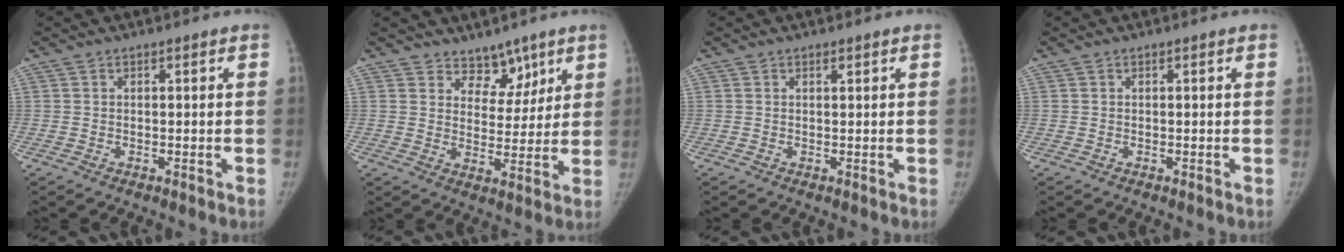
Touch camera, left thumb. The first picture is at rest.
{"total": 2.3, "force": [1.7, 1.4, 0.6], "torque": [0.016, -0.011, 0.022]}
{"total": 0.5, "force": [0.4, 0.1, 0.3], "torque": [-0.006, -0.002, 0.006]}
{"total": 0.0}